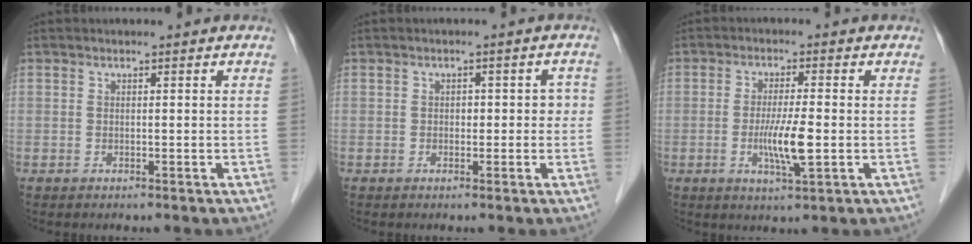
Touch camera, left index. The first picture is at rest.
{"total": 2.7, "force": [0.0, 2.0, 1.8], "torque": [-0.011, 0.018, -0.002]}
{"total": 5.8, "force": [-1.0, 0.2, 5.7], "torque": [-0.113, -0.014, -0.019]}